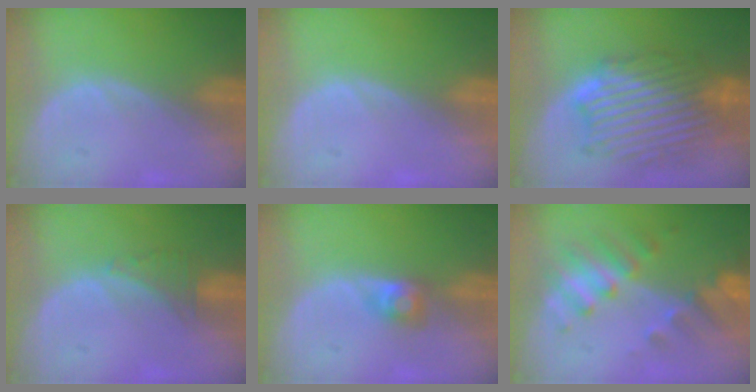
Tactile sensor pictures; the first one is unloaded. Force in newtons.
{"total": 0.0}
{"total": 10.4, "press": 10.4, "slide": 0.5}
{"total": 2.3, "press": 2.2, "slide": 0.7}
{"total": 2.7, "press": 2.5, "slide": 1.0}
{"total": 7.8, "press": 6.9, "slide": 3.7}